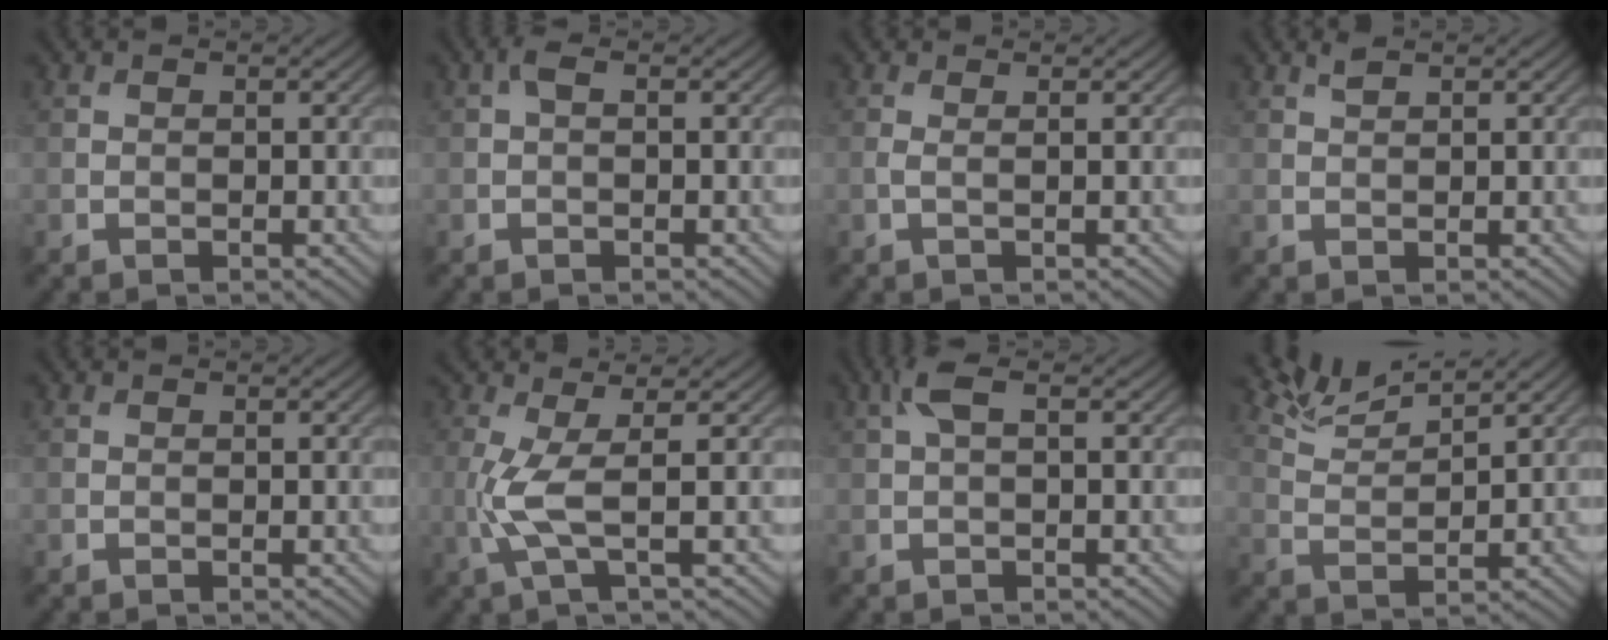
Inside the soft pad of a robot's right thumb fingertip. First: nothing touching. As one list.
[{"total": 1.5, "force": [0.4, 0.7, 1.3], "torque": [-0.028, 0.009, 0.004]}, {"total": 0.7, "force": [0.1, -0.1, 0.7], "torque": [-0.026, 0.003, 0.001]}, {"total": 1.1, "force": [1.0, 0.2, 0.5], "torque": [-0.017, 0.004, 0.021]}, {"total": 0.0}, {"total": 4.3, "force": [-0.2, 0.4, 4.3], "torque": [-0.111, 0.008, -0.006]}, {"total": 3.0, "force": [1.1, 1.0, 2.6], "torque": [-0.065, 0.013, 0.020]}, {"total": 5.0, "force": [4.5, 0.5, 2.2], "torque": [-0.069, 0.009, 0.100]}]